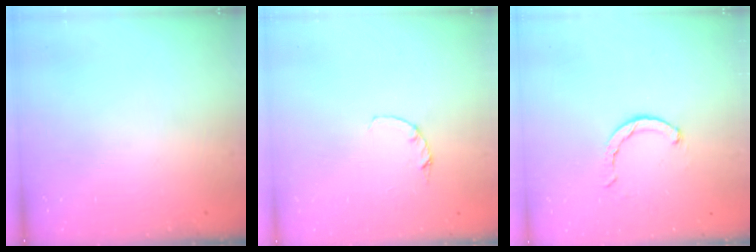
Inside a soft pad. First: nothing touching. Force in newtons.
{"total": 1.2, "press": 1.1, "slide": 0.3}
{"total": 1.5, "press": 1.5, "slide": 0.3}